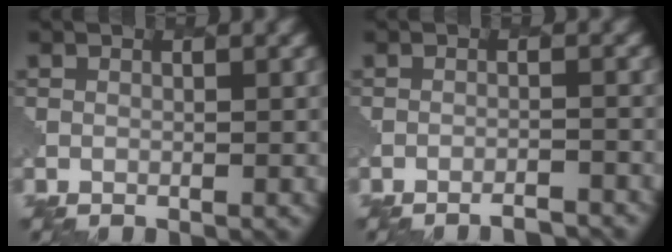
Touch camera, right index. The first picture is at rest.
{"total": 2.9, "force": [-2.7, 0.3, 0.9], "torque": [-0.005, 0.010, -0.044]}